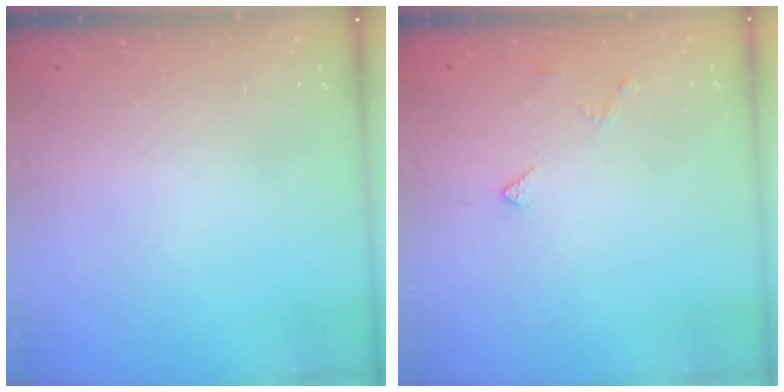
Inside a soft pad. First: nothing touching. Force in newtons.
{"total": 3.0, "press": 3.0, "slide": 0.6}